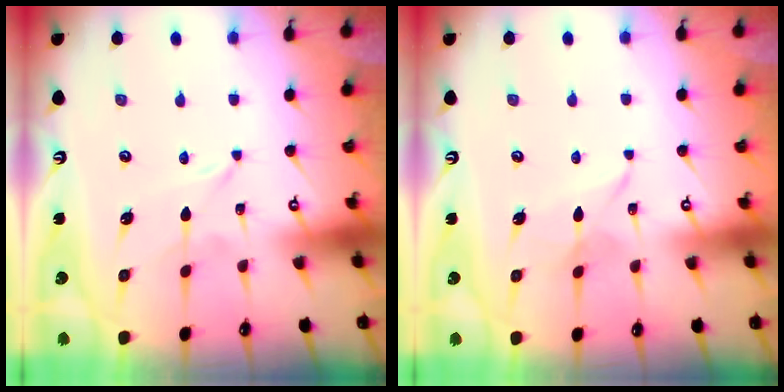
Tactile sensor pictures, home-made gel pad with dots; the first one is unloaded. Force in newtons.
{"total": 3.1, "press": 3.1, "slide": 0.3}